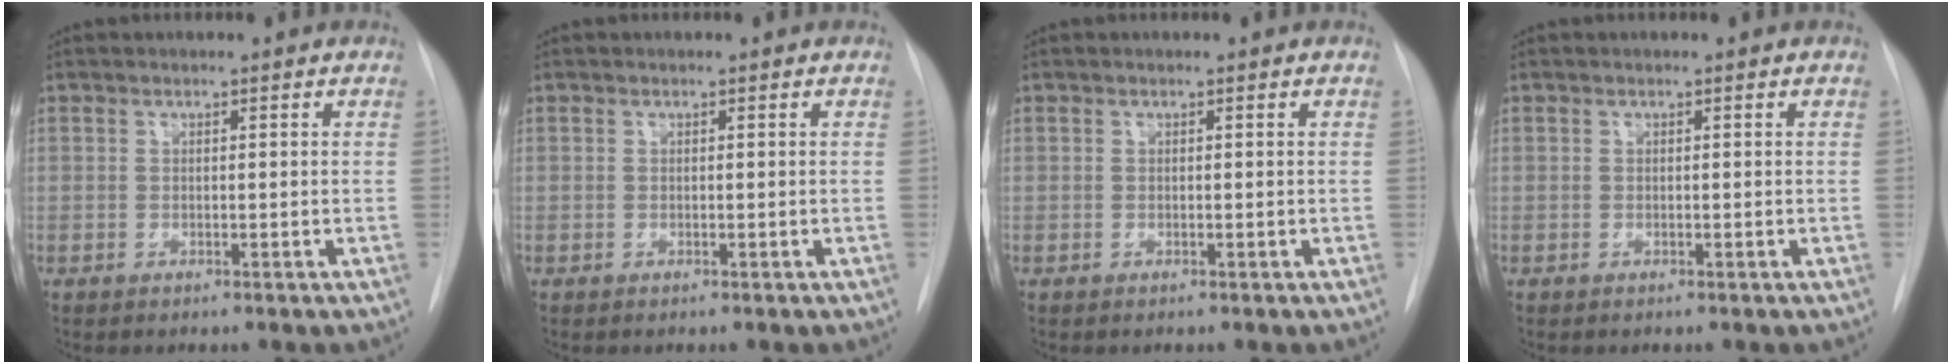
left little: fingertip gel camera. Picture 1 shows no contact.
{"total": 0.0}
{"total": 0.0}
{"total": 0.0}